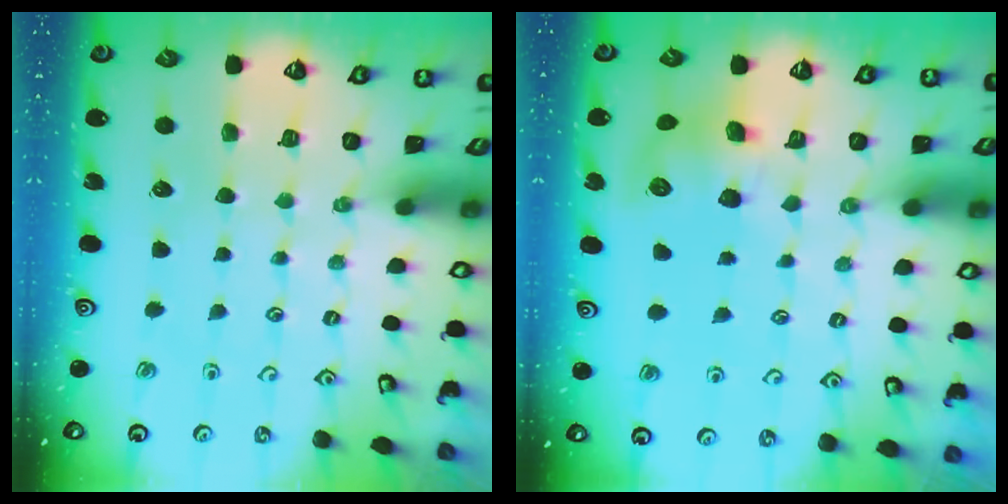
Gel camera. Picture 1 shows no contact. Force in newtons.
{"total": 8.2, "press": 8.2, "slide": 0.2}